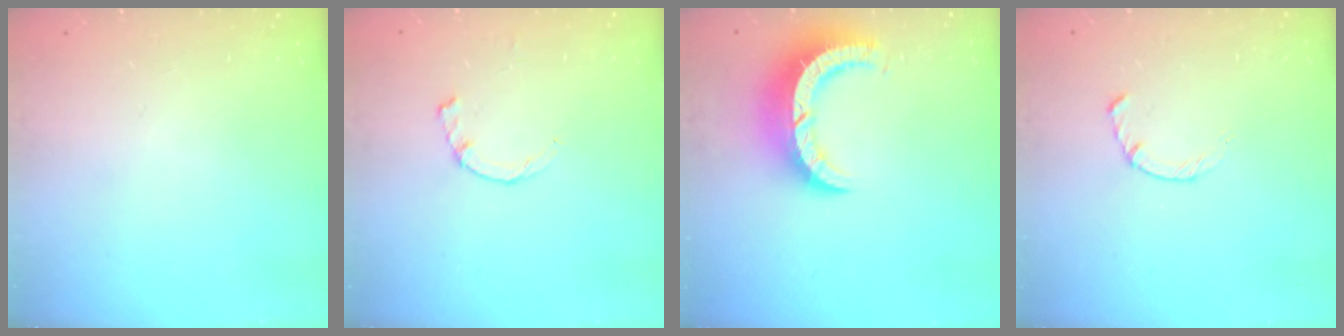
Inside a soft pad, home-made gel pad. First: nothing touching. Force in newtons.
{"total": 1.2, "press": 1.1, "slide": 0.3}
{"total": 10.3, "press": 10.2, "slide": 1.1}
{"total": 2.4, "press": 2.3, "slide": 0.4}